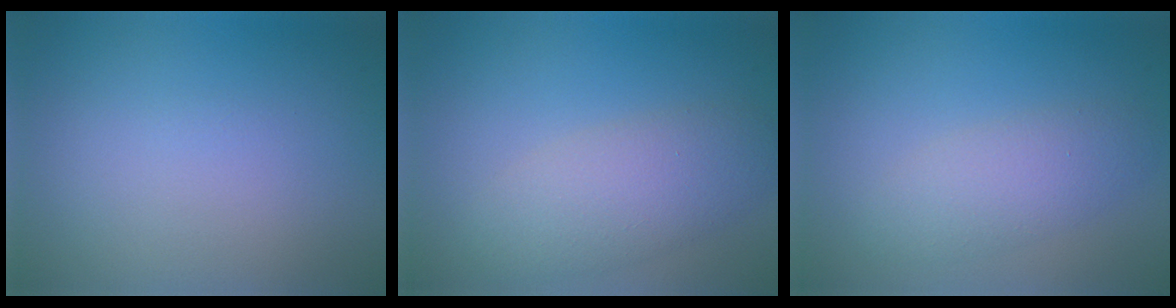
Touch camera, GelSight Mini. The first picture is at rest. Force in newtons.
{"total": 4.5, "press": 4.5, "slide": 0.1}
{"total": 3.0, "press": 3.0, "slide": 0.1}